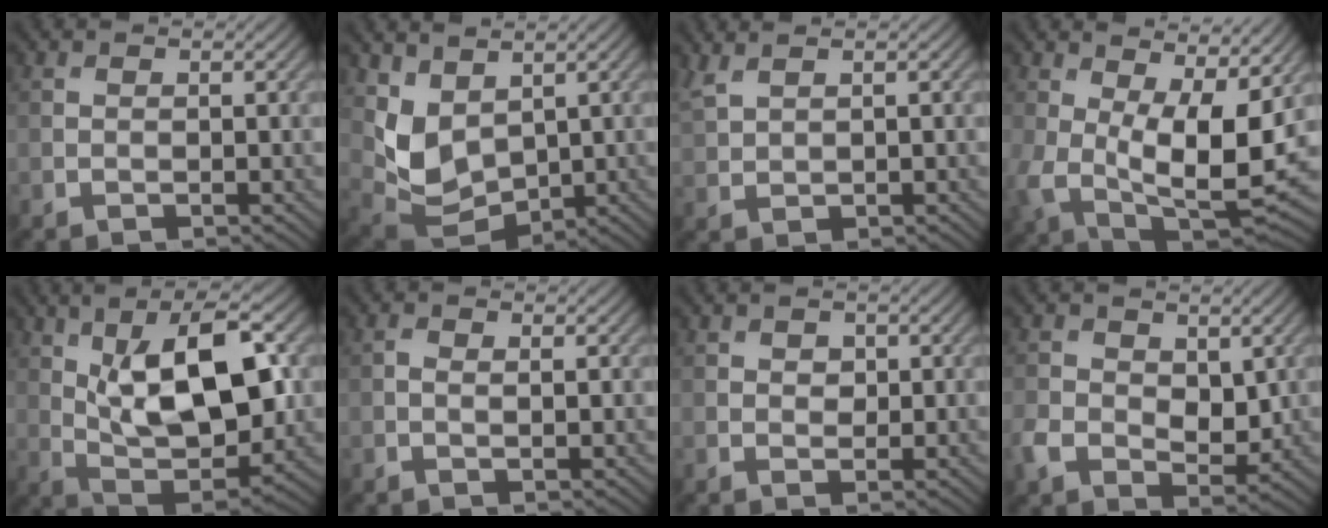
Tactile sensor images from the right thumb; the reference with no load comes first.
{"total": 6.5, "force": [2.3, 4.6, 4.0], "torque": [-0.102, -0.016, 0.051]}
{"total": 2.7, "force": [2.1, 0.6, 1.6], "torque": [-0.049, 0.012, 0.051]}
{"total": 14.1, "force": [1.5, 7.8, 11.7], "torque": [-0.235, -0.030, 0.033]}
{"total": 14.6, "force": [3.7, 6.4, 12.6], "torque": [-0.220, 0.012, 0.060]}
{"total": 1.2, "force": [0.1, 0.5, 1.1], "torque": [-0.021, 0.000, 0.000]}
{"total": 1.3, "force": [0.5, 1.0, 0.7], "torque": [-0.012, -0.001, 0.008]}
{"total": 6.3, "force": [0.1, 4.4, 4.5], "torque": [-0.098, -0.009, 0.003]}